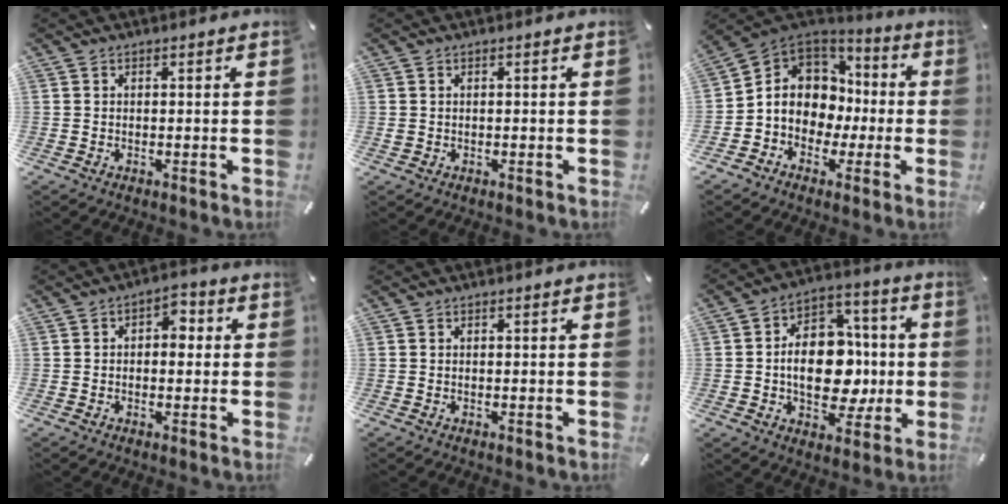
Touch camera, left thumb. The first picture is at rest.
{"total": 0.7, "force": [-0.1, 0.7, 0.3], "torque": [-0.004, 0.004, -0.004]}
{"total": 10.1, "force": [-2.0, 9.3, 3.4], "torque": [-0.080, 0.005, -0.029]}
{"total": 4.1, "force": [-0.7, 2.9, 2.8], "torque": [-0.031, 0.004, -0.021]}
{"total": 0.0}
{"total": 16.1, "force": [-1.8, 11.5, 11.0], "torque": [-0.189, 0.006, -0.026]}